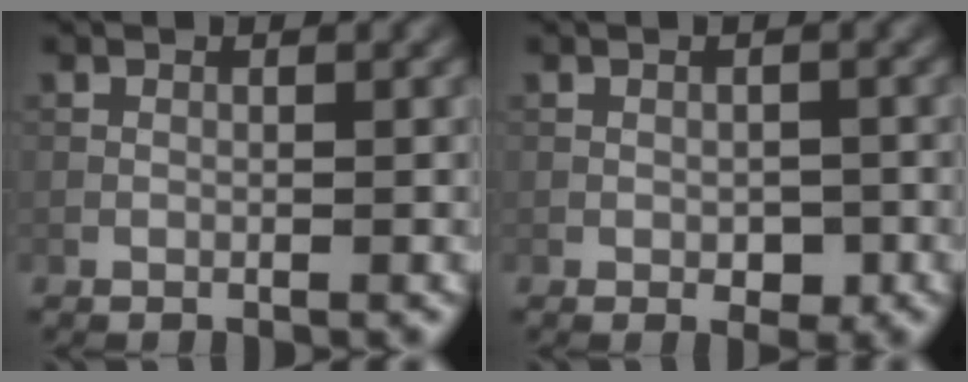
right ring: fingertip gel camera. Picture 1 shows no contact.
{"total": 1.7, "force": [-0.5, 1.1, 1.3], "torque": [-0.017, -0.004, -0.006]}